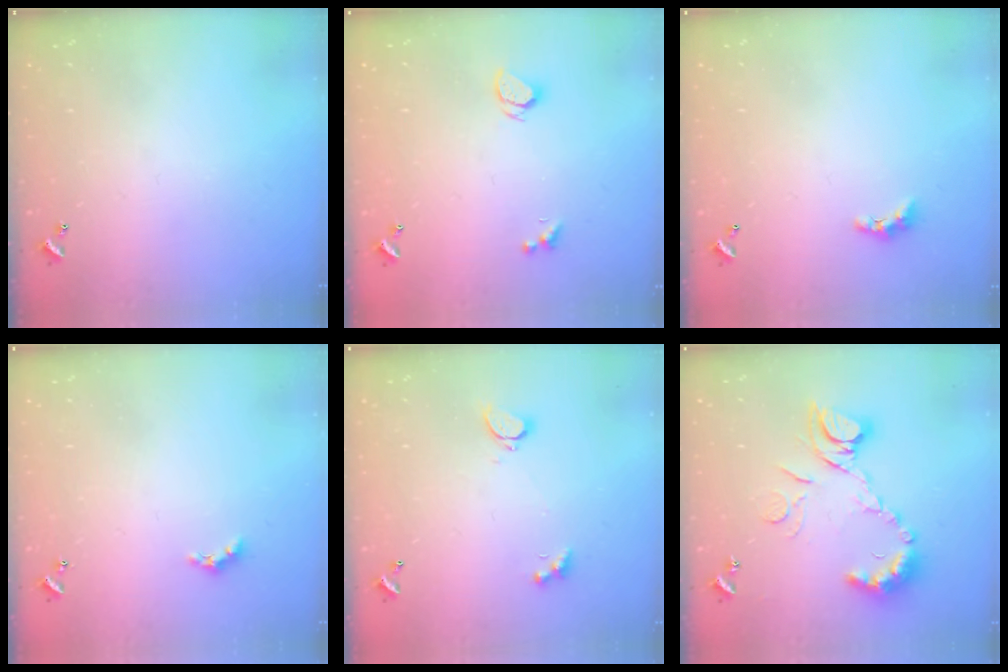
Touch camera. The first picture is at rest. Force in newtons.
{"total": 1.9, "press": 1.8, "slide": 0.4}
{"total": 2.7, "press": 2.7, "slide": 0.6}
{"total": 1.5, "press": 1.4, "slide": 0.4}
{"total": 1.9, "press": 1.8, "slide": 0.6}
{"total": 12.6, "press": 12.6, "slide": 1.3}